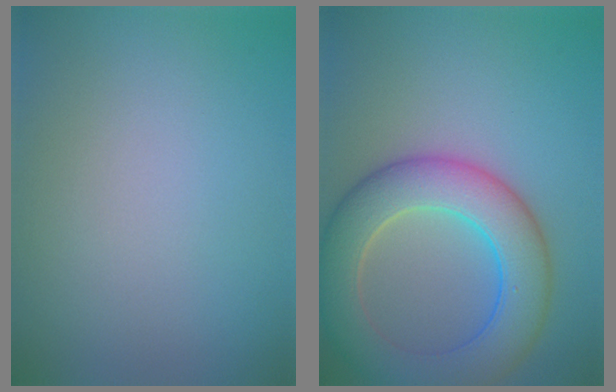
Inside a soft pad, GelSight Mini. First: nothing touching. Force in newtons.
{"total": 8.6, "press": 8.6, "slide": 0.5}